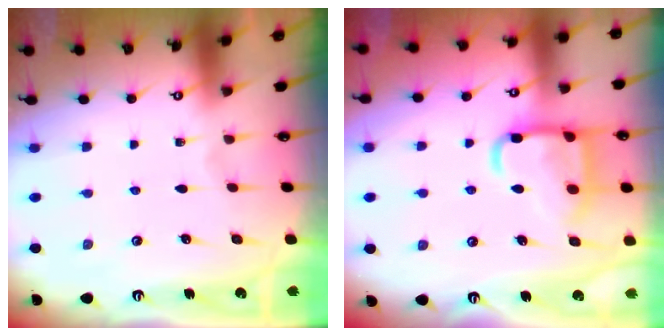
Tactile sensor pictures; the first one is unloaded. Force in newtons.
{"total": 15.2, "press": 15.1, "slide": 1.4}